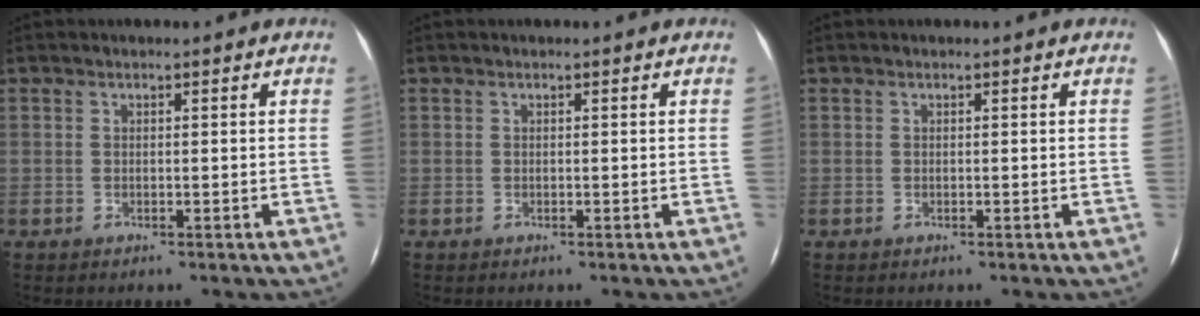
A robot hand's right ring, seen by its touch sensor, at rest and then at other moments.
{"total": 0.0}
{"total": 0.0}